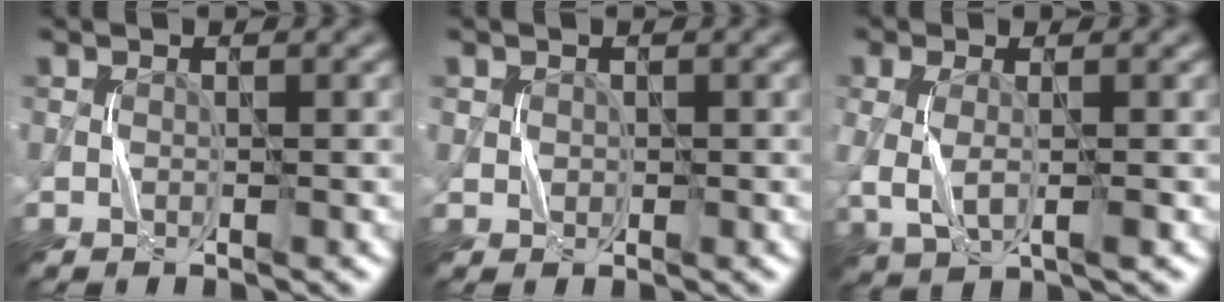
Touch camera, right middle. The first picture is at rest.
{"total": 0.8, "force": [0.1, 0.8, 0.0], "torque": [0.004, 0.002, 0.002]}
{"total": 2.9, "force": [0.3, 1.3, 2.6], "torque": [-0.065, -0.003, 0.004]}